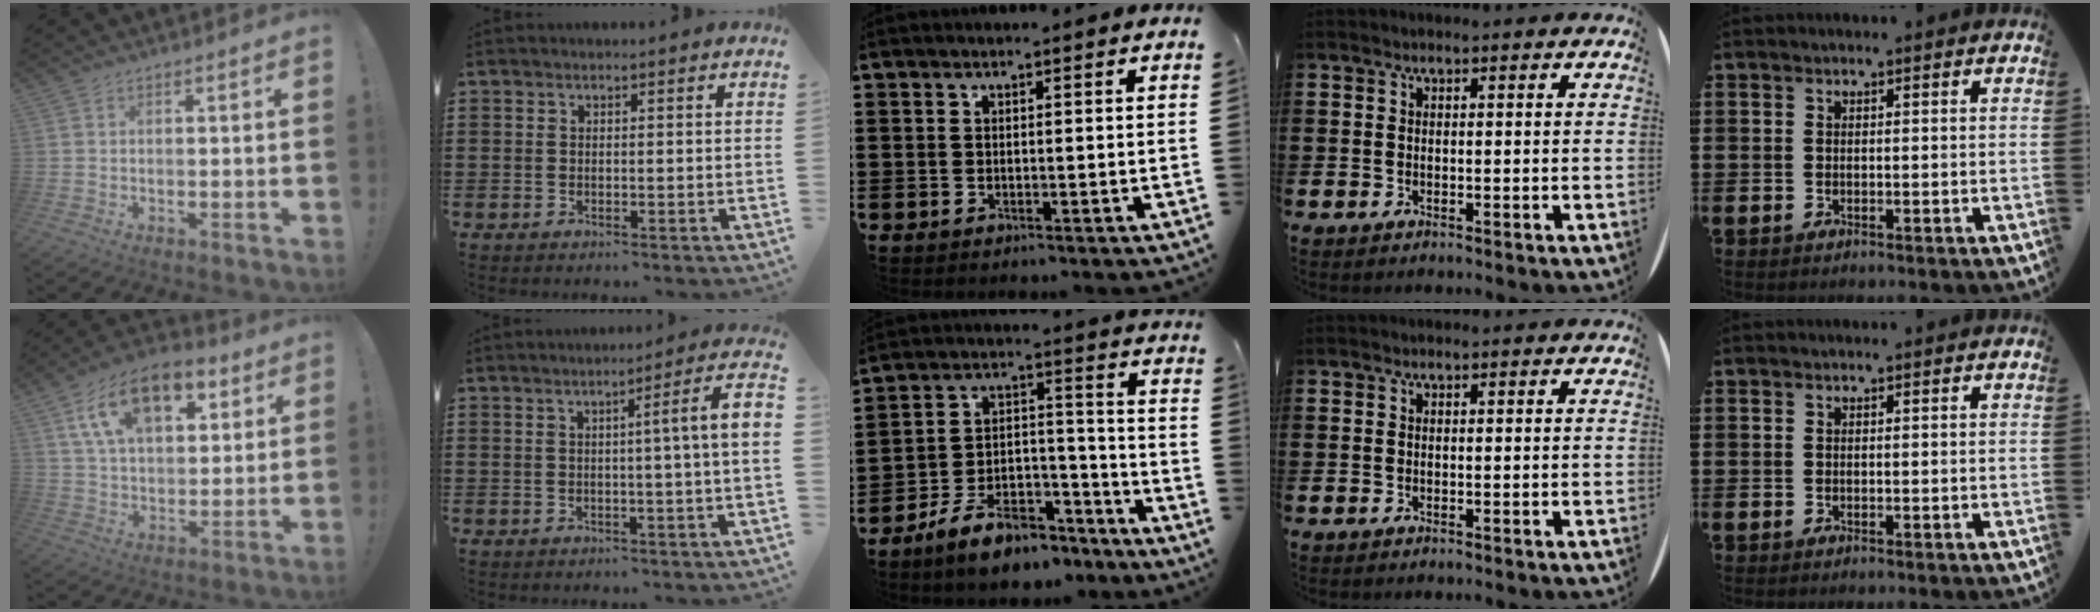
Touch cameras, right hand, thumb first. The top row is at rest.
{"thumb": {"total": 17.9, "force": [8.9, 10.3, 11.6], "torque": [-0.192, -0.029, 0.160]}, "index": {"total": 5.7, "force": [0.3, -0.6, 5.7], "torque": [-0.087, -0.014, -0.003]}, "middle": {"total": 9.1, "force": [-7.8, 3.0, 3.7], "torque": [-0.065, 0.033, -0.149]}}